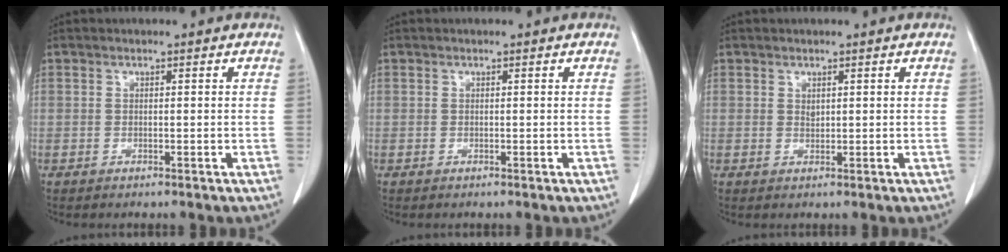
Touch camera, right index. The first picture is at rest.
{"total": 0.0}
{"total": 0.7, "force": [0.4, 0.4, 0.4], "torque": [-0.006, -0.004, 0.007]}